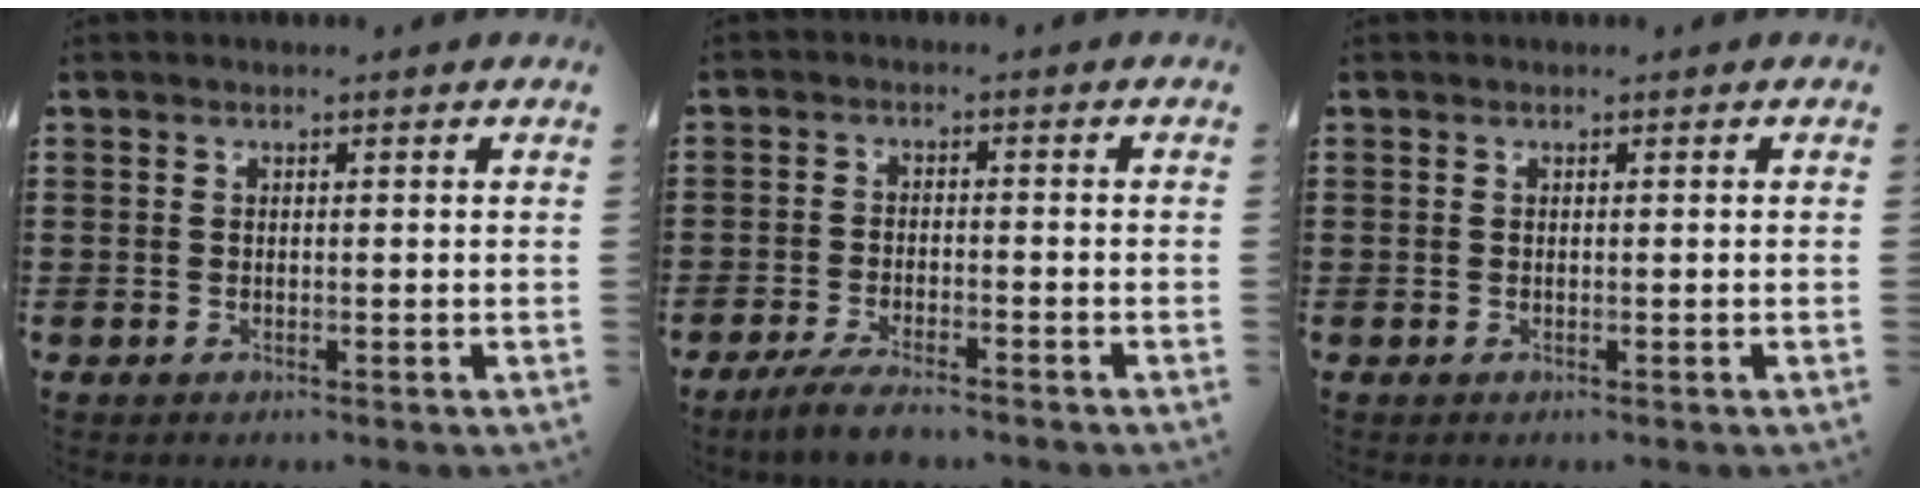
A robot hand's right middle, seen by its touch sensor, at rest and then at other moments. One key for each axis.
{"total": 3.9, "fx": -3.5, "fy": 0.4, "fz": 1.8, "tx": -0.036, "ty": -0.001, "tz": -0.068}
{"total": 0.0}